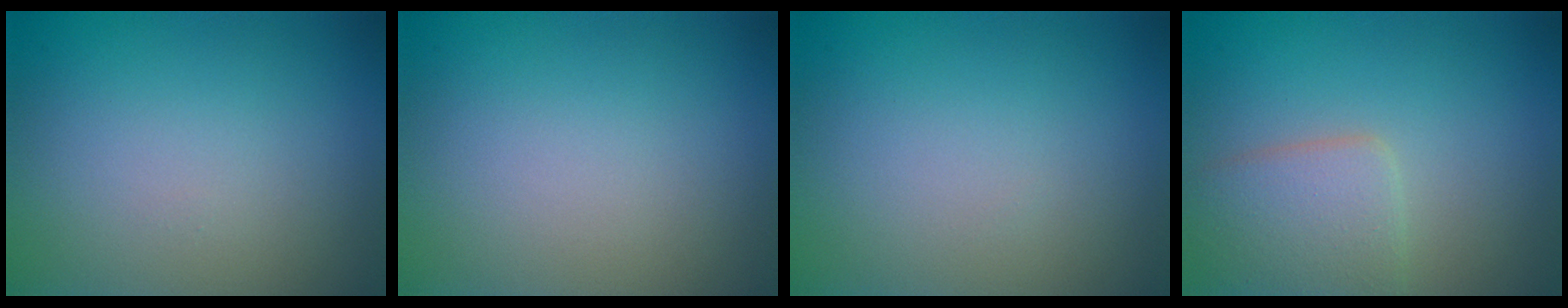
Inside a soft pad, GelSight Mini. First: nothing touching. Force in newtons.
{"total": 0.0}
{"total": 0.0}
{"total": 3.8, "press": 3.8, "slide": 0.1}